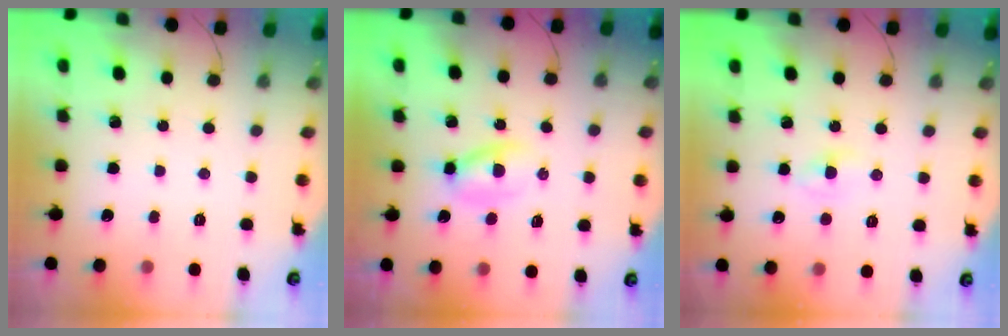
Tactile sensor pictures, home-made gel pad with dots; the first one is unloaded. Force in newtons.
{"total": 3.6, "press": 3.5, "slide": 1.1}
{"total": 1.3, "press": 1.0, "slide": 0.8}